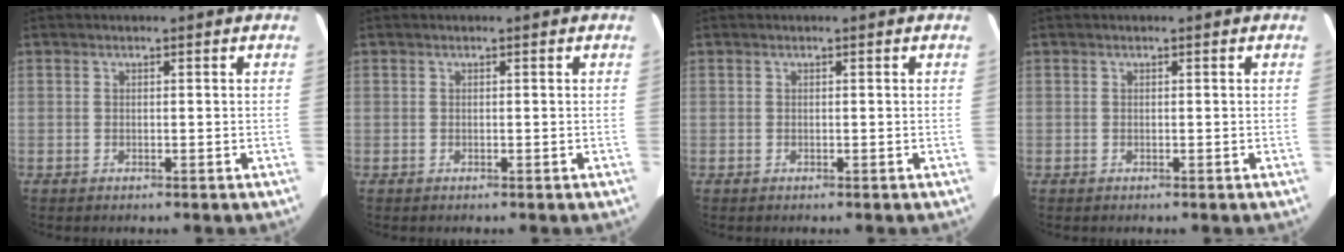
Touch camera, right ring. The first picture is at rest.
{"total": 0.0}
{"total": 0.0}
{"total": 0.0}